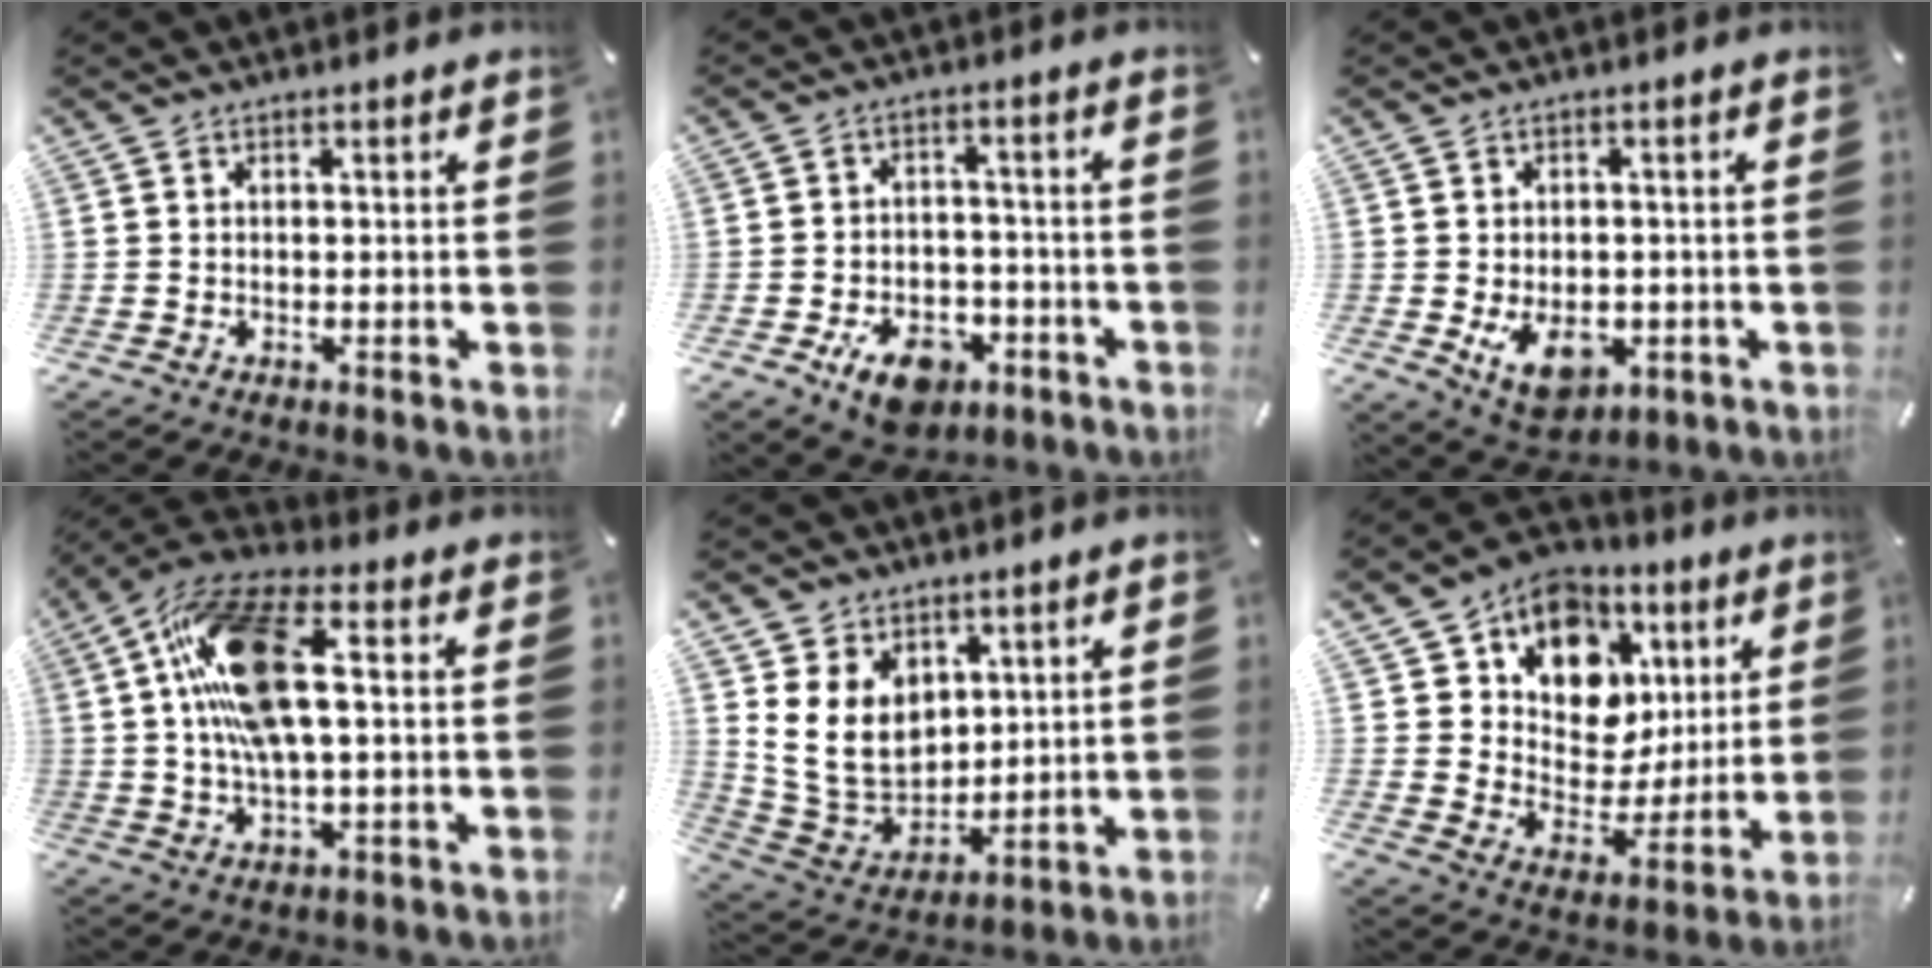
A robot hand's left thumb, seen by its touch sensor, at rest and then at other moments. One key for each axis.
{"total": 10.1, "fx": -5.2, "fy": 6.6, "fz": 5.6, "tx": -0.096, "ty": 0.029, "tz": -0.088}
{"total": 9.1, "fx": -2.4, "fy": 6.4, "fz": 6.0, "tx": -0.093, "ty": -0.005, "tz": -0.043}
{"total": 17.7, "fx": 2.7, "fy": 7.4, "fz": 15.9, "tx": -0.324, "ty": 0.001, "tz": 0.043}
{"total": 12.8, "fx": 4.0, "fy": 10.5, "fz": 6.1, "tx": -0.148, "ty": -0.026, "tz": 0.081}
{"total": 13.5, "fx": 5.7, "fy": 11.0, "fz": 5.3, "tx": -0.091, "ty": -0.036, "tz": 0.108}